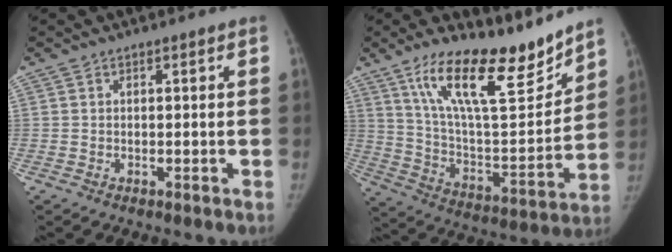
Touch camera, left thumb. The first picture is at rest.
{"total": 21.5, "force": [15.6, 6.1, 13.5], "torque": [-0.186, -0.082, 0.274]}